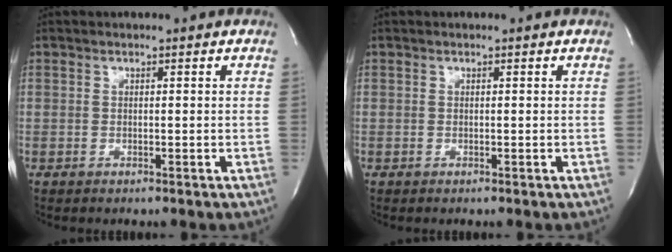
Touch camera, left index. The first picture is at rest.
{"total": 0.0}